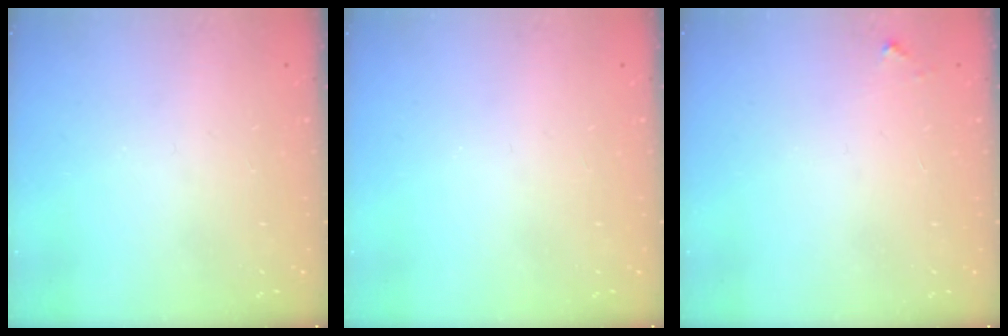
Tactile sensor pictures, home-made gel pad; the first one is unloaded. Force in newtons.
{"total": 0.0}
{"total": 2.8, "press": 2.8, "slide": 0.2}